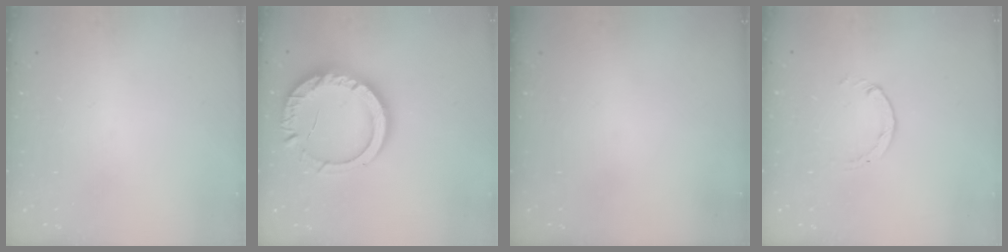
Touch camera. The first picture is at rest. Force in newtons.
{"total": 16.9, "press": 16.8, "slide": 1.5}
{"total": 0.0}
{"total": 1.1, "press": 1.1, "slide": 0.2}